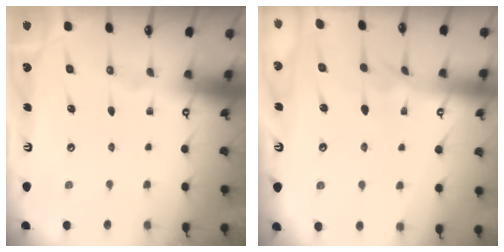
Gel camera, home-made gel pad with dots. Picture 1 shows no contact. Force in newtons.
{"total": 4.4, "press": 4.4, "slide": 0.1}